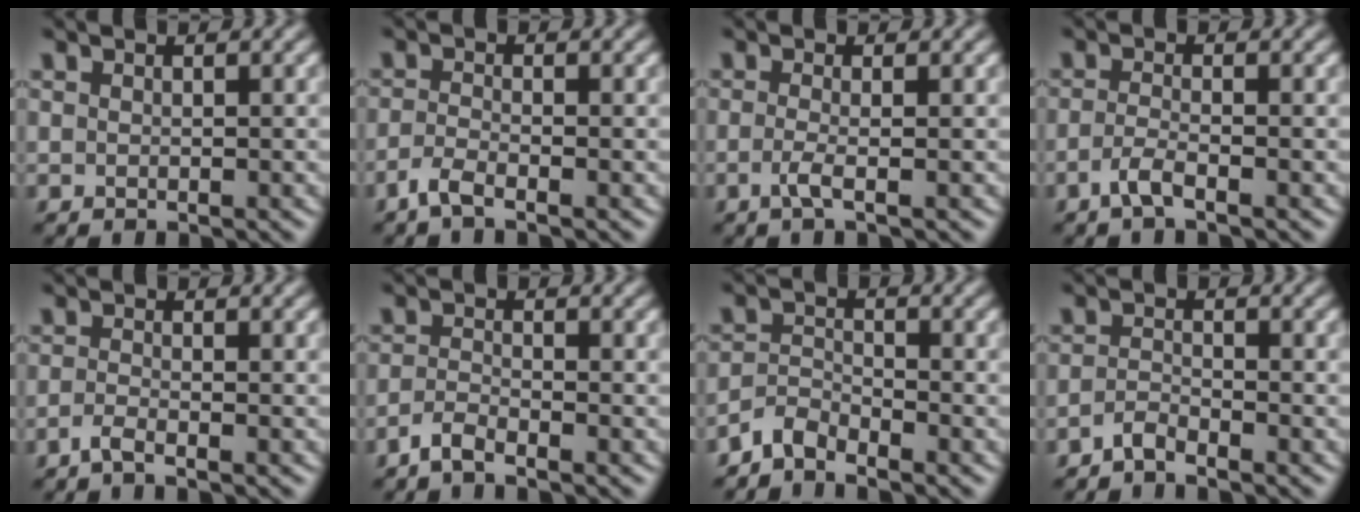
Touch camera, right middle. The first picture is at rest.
{"total": 2.0, "force": [-1.4, 0.4, 1.3], "torque": [-0.032, -0.004, -0.038]}
{"total": 1.9, "force": [-0.6, 0.5, 1.7], "torque": [-0.032, -0.005, -0.018]}
{"total": 1.9, "force": [-1.1, 0.4, 1.4], "torque": [-0.031, 0.000, -0.030]}
{"total": 1.4, "force": [-1.0, 0.2, 1.0], "torque": [-0.022, -0.004, -0.027]}
{"total": 1.9, "force": [-1.5, 0.3, 1.1], "torque": [-0.026, 0.000, -0.038]}
{"total": 2.5, "force": [-2.3, 0.7, 0.7], "torque": [-0.014, 0.005, -0.054]}
{"total": 1.5, "force": [-1.3, 0.2, 0.7], "torque": [-0.015, 0.004, -0.030]}